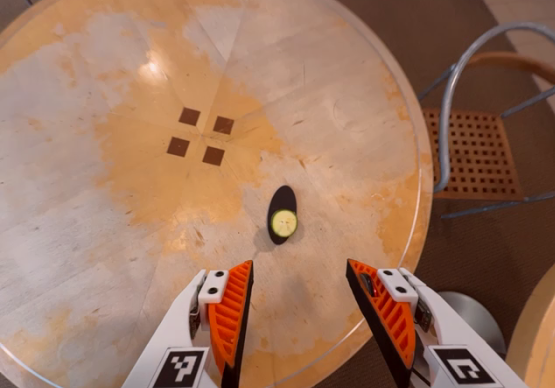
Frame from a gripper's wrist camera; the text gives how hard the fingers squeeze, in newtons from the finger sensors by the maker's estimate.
{"total": 0.0}